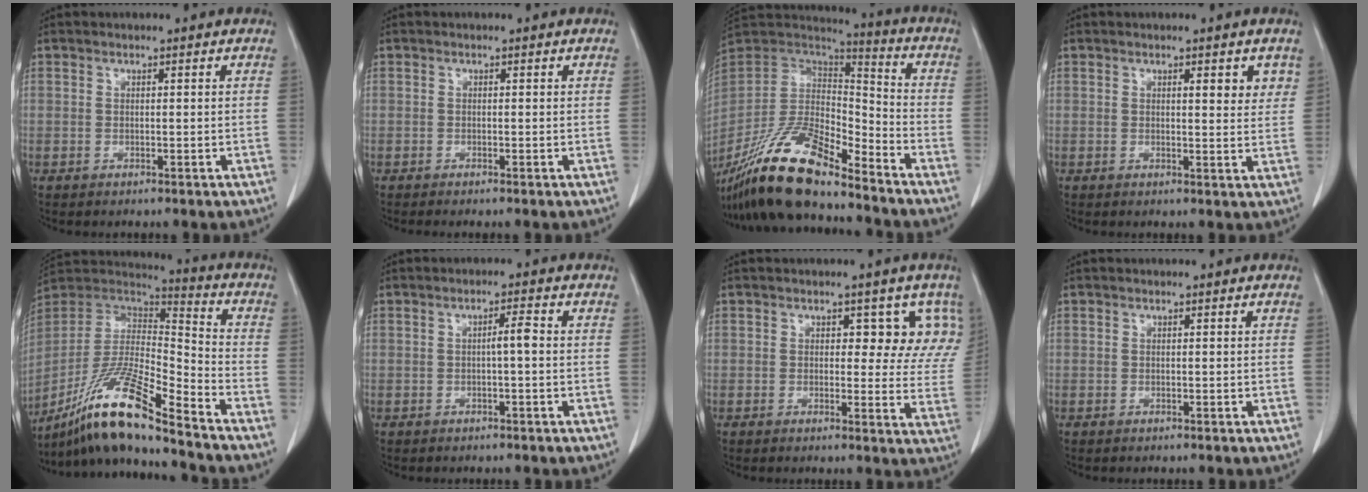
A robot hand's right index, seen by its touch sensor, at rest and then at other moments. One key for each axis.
{"total": 0.8, "fx": -0.7, "fy": -0.1, "fz": 0.3, "tx": -0.005, "ty": 0.001, "tz": -0.012}
{"total": 19.4, "fx": -15.2, "fy": 4.4, "fz": 11.2, "tx": -0.237, "ty": -0.010, "tz": -0.287}
{"total": 3.4, "fx": 1.7, "fy": 1.0, "fz": 2.7, "tx": -0.031, "ty": -0.006, "tz": 0.019}
{"total": 17.6, "fx": -13.5, "fy": 0.7, "fz": 11.3, "tx": -0.228, "ty": -0.005, "tz": -0.251}
{"total": 2.1, "fx": -0.1, "fy": 0.1, "fz": 2.1, "tx": -0.034, "ty": 0.003, "tz": -0.002}
{"total": 7.1, "fx": 3.6, "fy": 4.3, "fz": 4.4, "tx": -0.022, "ty": -0.003, "tz": 0.027}
{"total": 0.0}